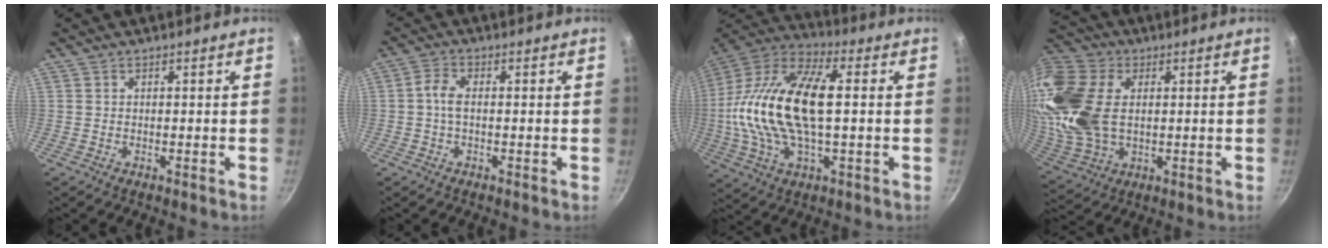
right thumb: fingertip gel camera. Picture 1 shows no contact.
{"total": 3.1, "force": [-0.3, 1.5, 2.8], "torque": [-0.068, 0.011, -0.014]}
{"total": 23.2, "force": [0.8, 10.8, 20.6], "torque": [-0.408, 0.032, 0.003]}
{"total": 22.9, "force": [3.4, 15.5, 16.5], "torque": [-0.361, 0.001, 0.065]}